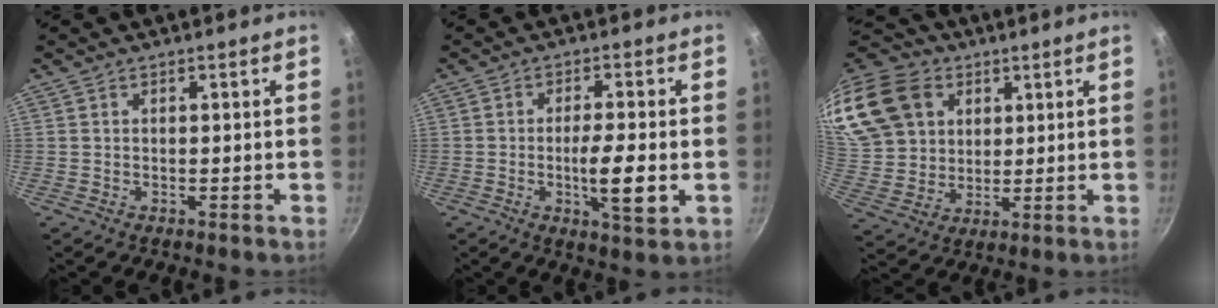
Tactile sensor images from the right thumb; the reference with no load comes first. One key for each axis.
{"total": 8.2, "fx": -1.6, "fy": 1.7, "fz": 7.9, "tx": -0.132, "ty": 0.003, "tz": -0.026}
{"total": 23.8, "fx": 10.2, "fy": 18.2, "fz": 11.5, "tx": -0.263, "ty": 0.018, "tz": 0.204}